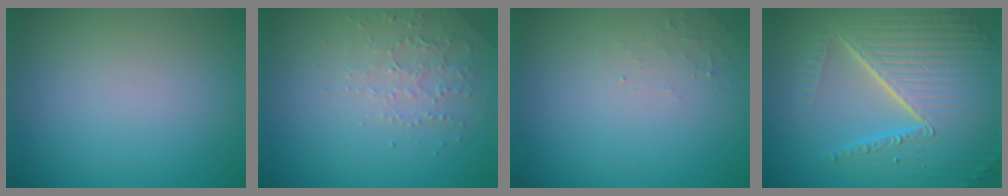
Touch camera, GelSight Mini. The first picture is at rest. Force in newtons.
{"total": 2.2, "press": 2.1, "slide": 0.6}
{"total": 1.1, "press": 1.1, "slide": 0.2}
{"total": 10.1, "press": 6.4, "slide": 7.8}